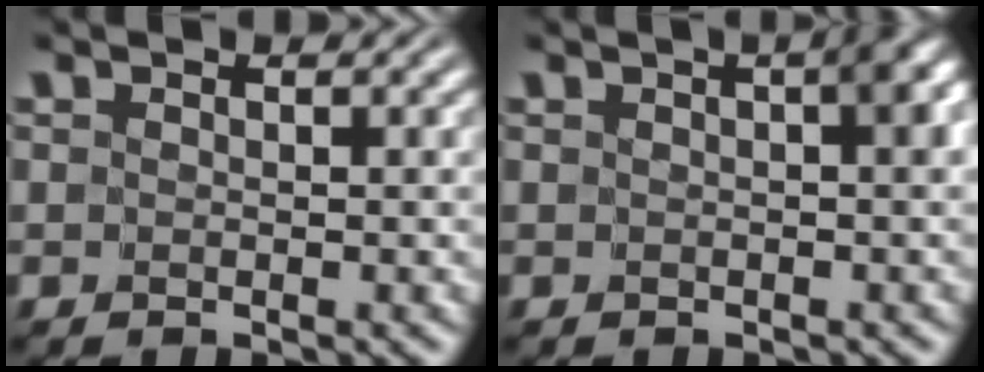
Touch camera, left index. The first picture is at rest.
{"total": 2.4, "force": [0.4, 0.4, 2.4], "torque": [-0.027, 0.011, 0.003]}